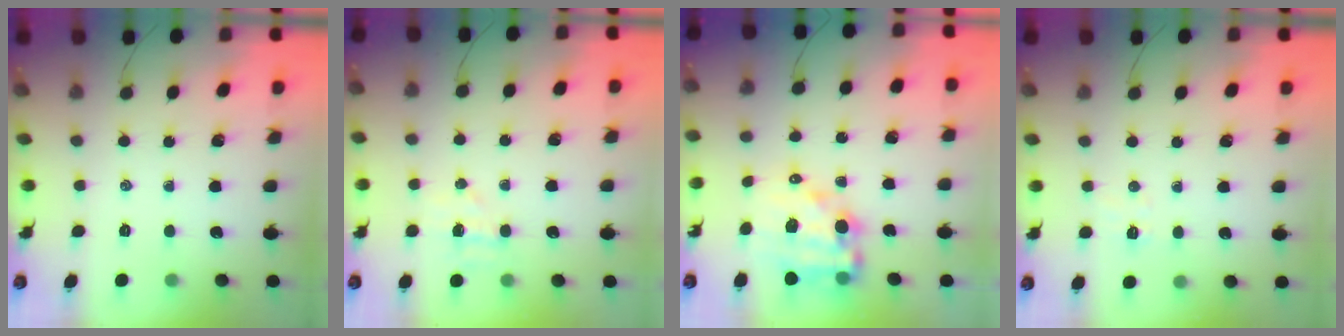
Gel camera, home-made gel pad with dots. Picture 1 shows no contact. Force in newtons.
{"total": 5.5, "press": 5.4, "slide": 1.1}
{"total": 12.1, "press": 11.6, "slide": 3.3}
{"total": 5.0, "press": 4.9, "slide": 0.8}